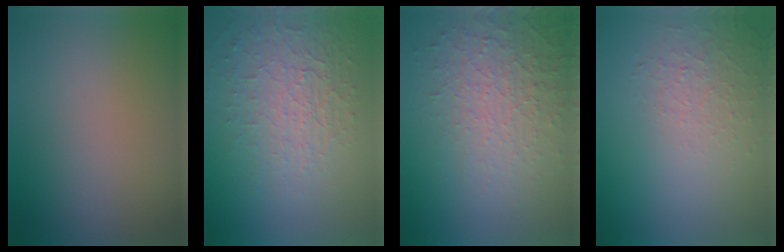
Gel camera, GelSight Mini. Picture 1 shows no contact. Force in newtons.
{"total": 5.3, "press": 3.4, "slide": 4.1}
{"total": 5.3, "press": 3.4, "slide": 4.1}
{"total": 1.4, "press": 0.6, "slide": 1.3}